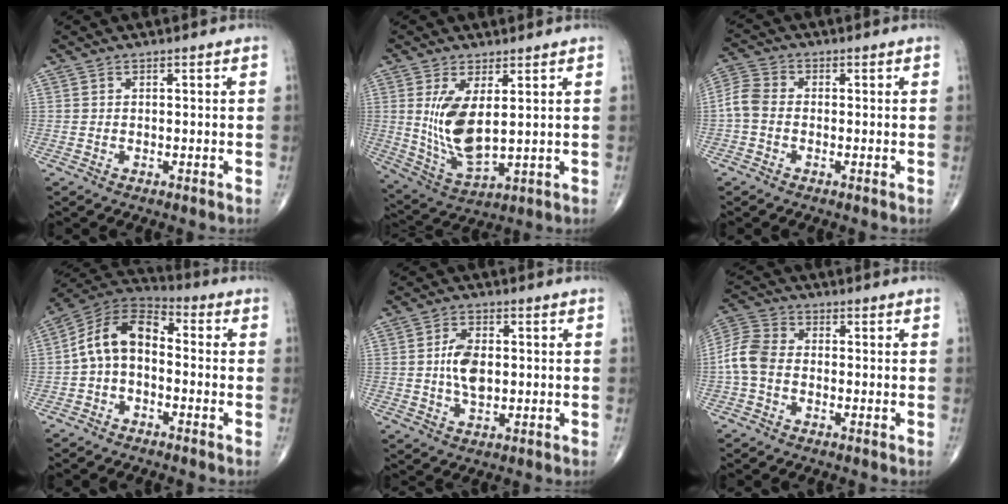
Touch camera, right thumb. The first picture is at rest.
{"total": 10.8, "force": [2.0, 4.6, 9.6], "torque": [-0.187, -0.027, 0.055]}
{"total": 4.9, "force": [-0.9, 3.5, 3.2], "torque": [-0.067, 0.012, -0.031]}
{"total": 10.6, "force": [-0.9, 6.7, 8.1], "torque": [-0.135, 0.041, -0.034]}
{"total": 6.8, "force": [0.2, 4.0, 5.5], "torque": [-0.096, 0.001, 0.003]}
{"total": 7.1, "force": [-1.3, 5.0, 4.8], "torque": [-0.100, 0.019, -0.040]}